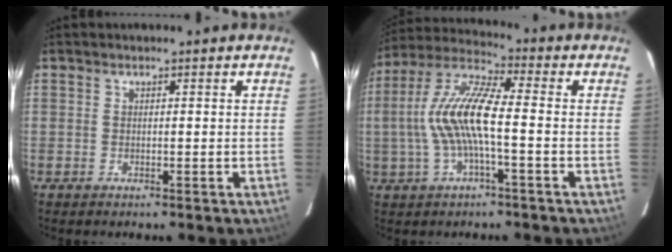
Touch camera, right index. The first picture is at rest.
{"total": 12.9, "force": [-1.3, 2.8, 12.5], "torque": [-0.253, 0.010, -0.028]}